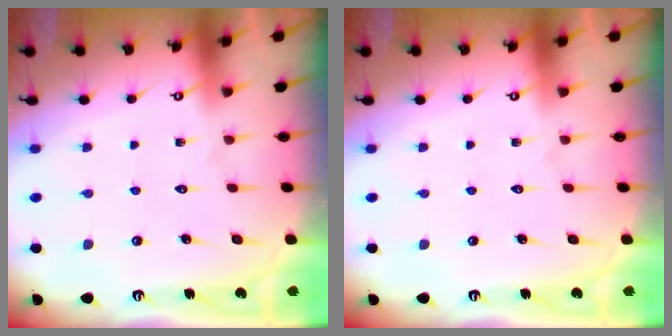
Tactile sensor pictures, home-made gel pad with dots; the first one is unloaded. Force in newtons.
{"total": 0.0}